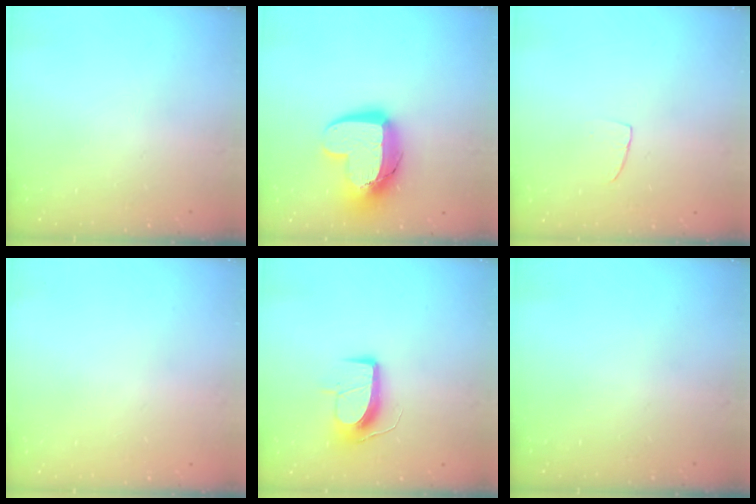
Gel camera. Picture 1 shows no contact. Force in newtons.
{"total": 14.6, "press": 14.6, "slide": 1.4}
{"total": 4.3, "press": 4.3, "slide": 0.3}
{"total": 0.0}
{"total": 10.6, "press": 10.6, "slide": 0.1}
{"total": 0.0}